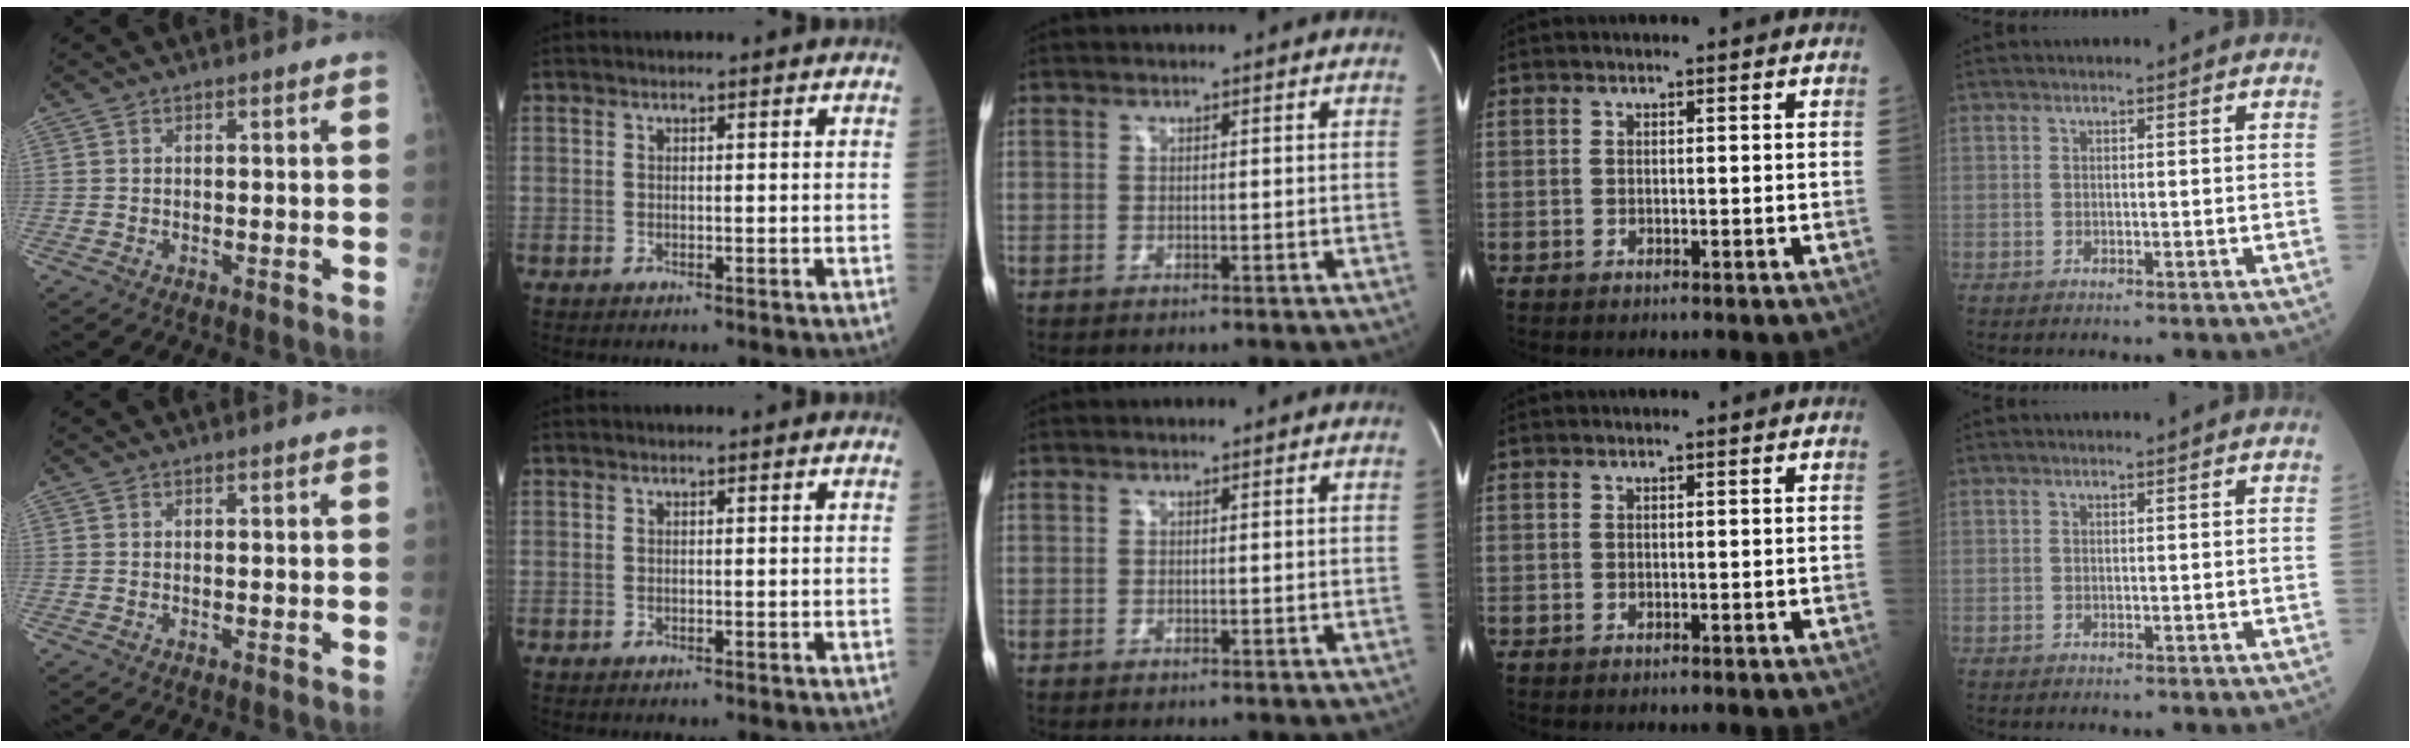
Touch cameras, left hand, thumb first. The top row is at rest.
{}